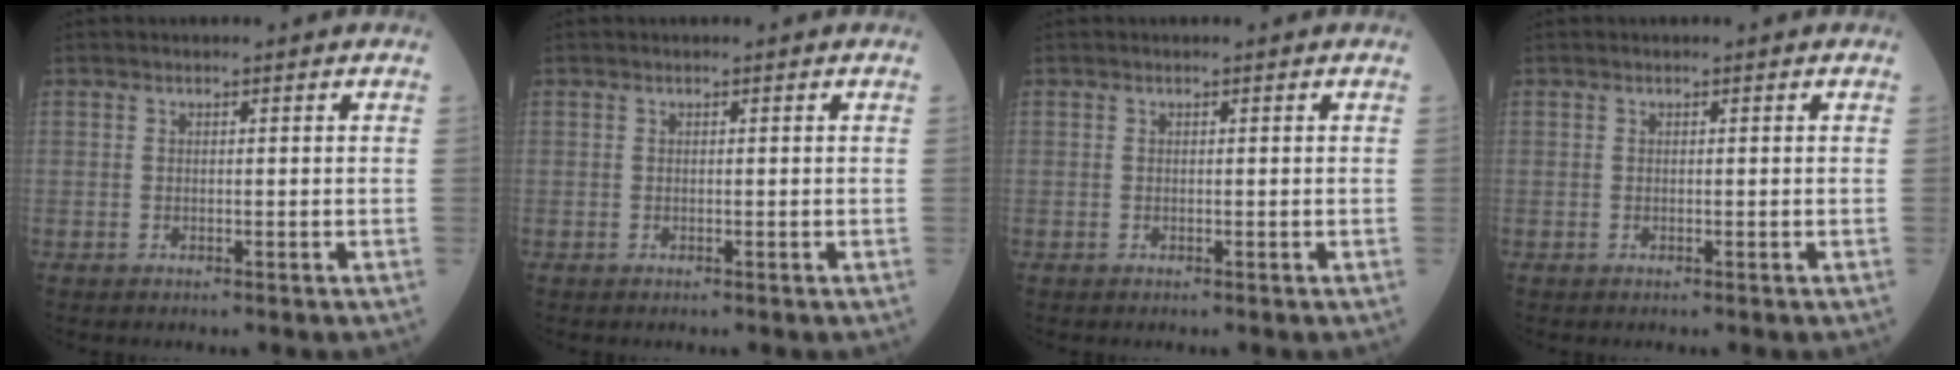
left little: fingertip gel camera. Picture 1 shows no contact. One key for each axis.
{"total": 0.0}
{"total": 0.0}
{"total": 0.0}